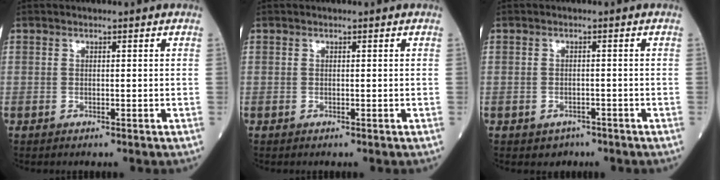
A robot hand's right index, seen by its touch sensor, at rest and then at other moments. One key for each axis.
{"total": 0.0}
{"total": 2.1, "fx": -1.4, "fy": 1.5, "fz": 0.4, "tx": -0.005, "ty": 0.005, "tz": -0.013}